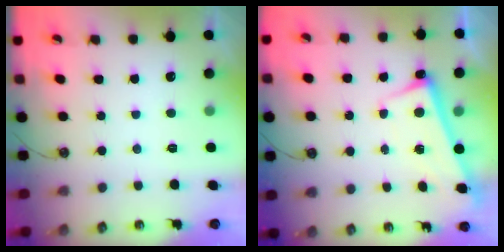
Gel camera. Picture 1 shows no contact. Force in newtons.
{"total": 2.8, "press": 2.7, "slide": 0.5}